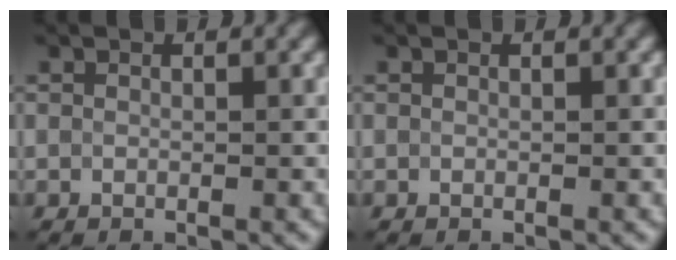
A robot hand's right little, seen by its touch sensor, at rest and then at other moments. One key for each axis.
{"total": 0.0}